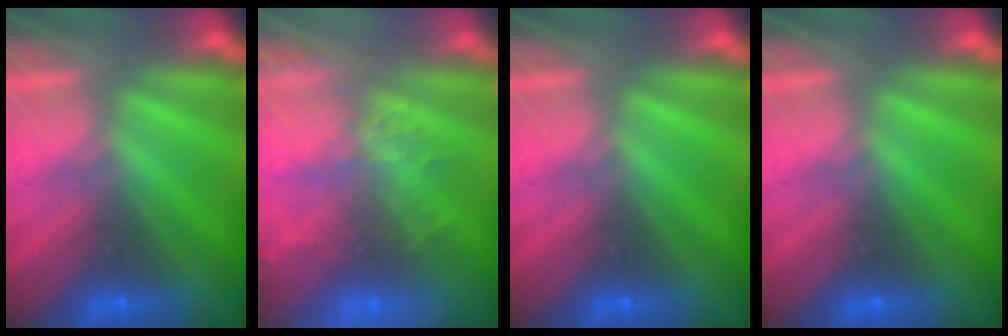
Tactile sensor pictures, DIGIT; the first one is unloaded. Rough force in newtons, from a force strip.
{"total": 6.8}
{"total": 0.0}
{"total": 0.0}